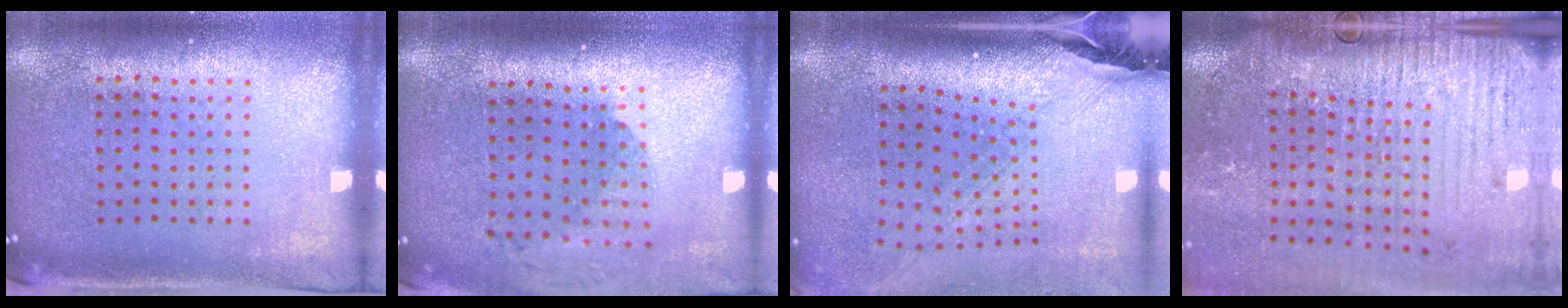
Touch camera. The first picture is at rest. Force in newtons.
{"total": 1.7, "press": 1.3, "slide": 1.1}
{"total": 2.5, "press": 1.7, "slide": 1.8}
{"total": 4.5, "press": 3.8, "slide": 2.5}